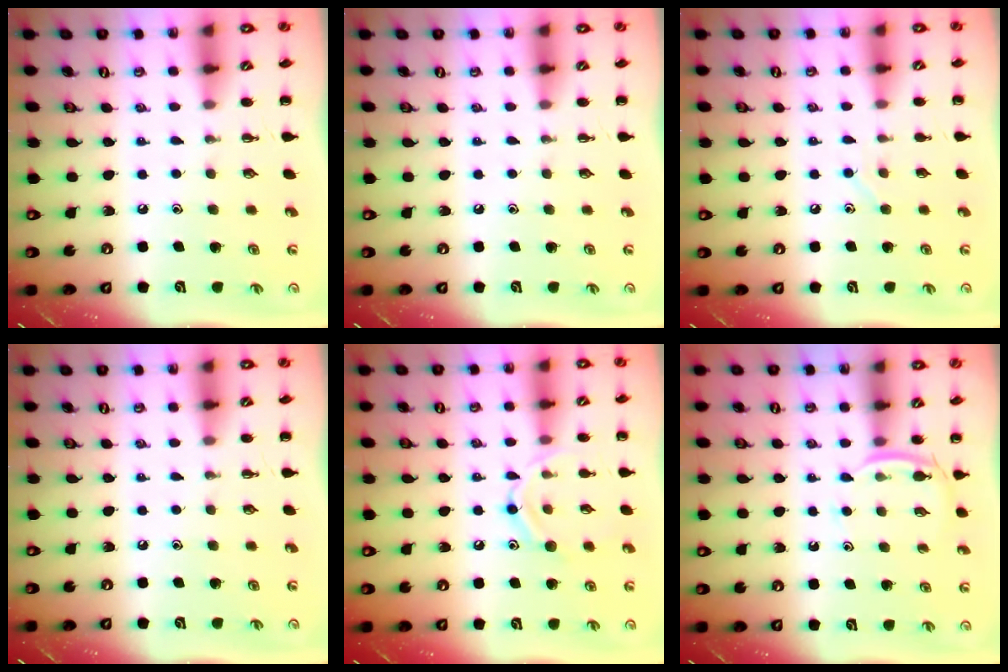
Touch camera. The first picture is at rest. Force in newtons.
{"total": 0.0}
{"total": 5.5, "press": 5.3, "slide": 1.4}
{"total": 0.0}
{"total": 10.9, "press": 10.8, "slide": 0.9}
{"total": 4.7, "press": 4.5, "slide": 1.4}